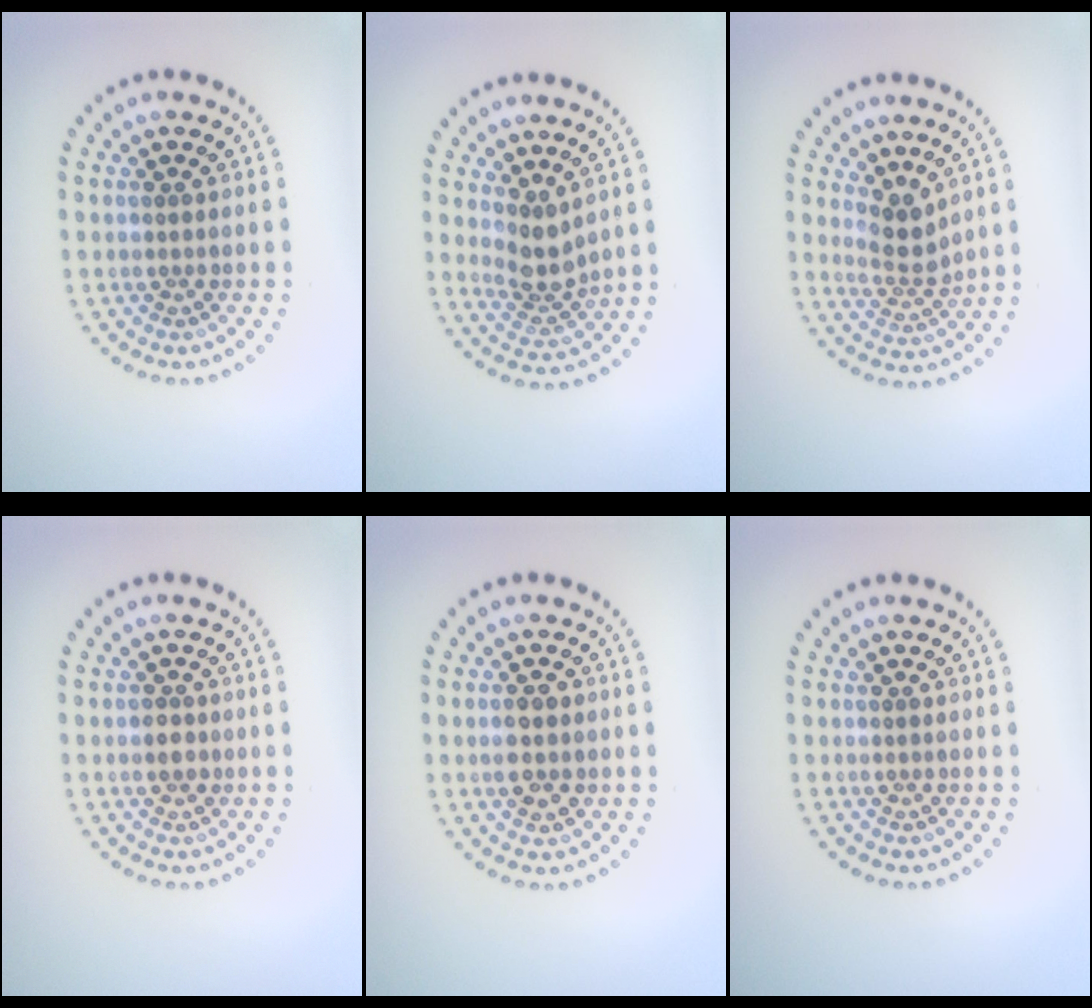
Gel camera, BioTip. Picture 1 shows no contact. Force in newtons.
{"total": 2.6, "press": 2.1, "slide": 1.7}
{"total": 2.4, "press": 1.7, "slide": 1.7}
{"total": 1.3, "press": 1.2, "slide": 0.3}
{"total": 3.0, "press": 3.0, "slide": 0.0}
{"total": 0.0}